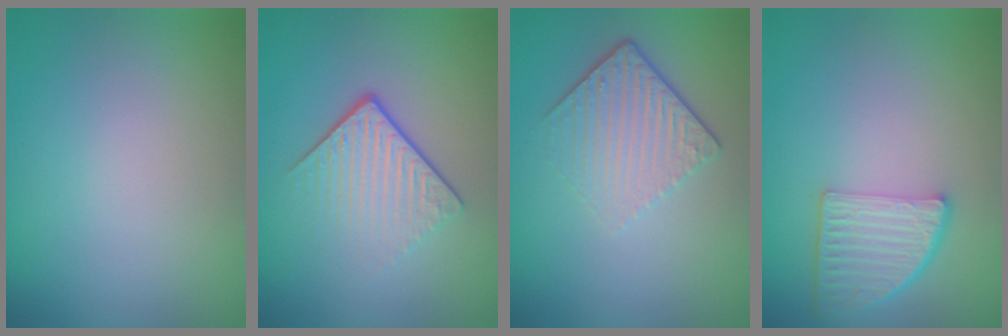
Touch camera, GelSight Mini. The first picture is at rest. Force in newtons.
{"total": 4.2, "press": 2.5, "slide": 3.4}
{"total": 4.3, "press": 2.8, "slide": 3.3}
{"total": 4.5, "press": 3.4, "slide": 2.9}